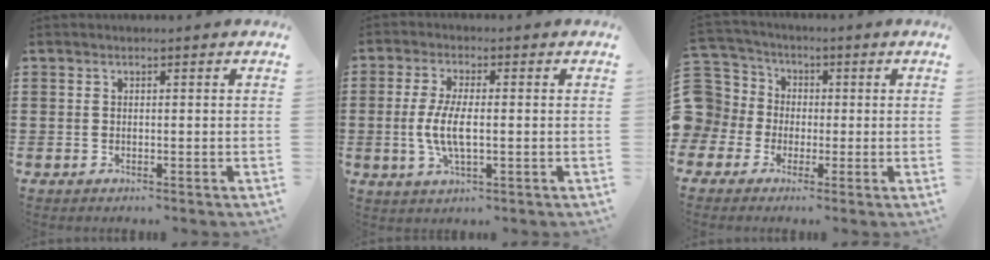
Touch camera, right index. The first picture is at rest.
{"total": 6.4, "force": [-0.8, 2.0, 6.0], "torque": [-0.140, -0.009, -0.025]}
{"total": 6.4, "force": [-0.8, 6.3, 0.5], "torque": [-0.065, -0.004, -0.022]}